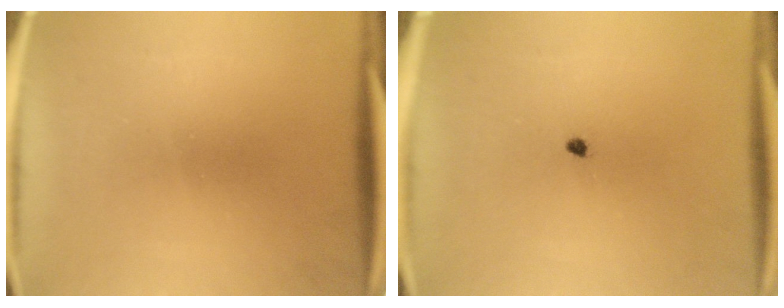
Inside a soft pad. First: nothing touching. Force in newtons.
{"total": 0.7}